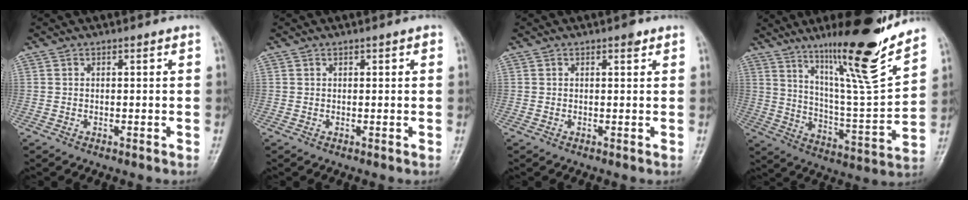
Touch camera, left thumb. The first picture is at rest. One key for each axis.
{"total": 0.8, "fx": 0.4, "fy": 0.4, "fz": 0.6, "tx": -0.002, "ty": 0.001, "tz": 0.004}
{"total": 1.3, "fx": 0.8, "fy": 0.6, "fz": 0.9, "tx": -0.006, "ty": -0.002, "tz": 0.009}
{"total": 20.2, "fx": 14.4, "fy": 2.0, "fz": 14.1, "tx": -0.195, "ty": -0.090, "tz": 0.241}